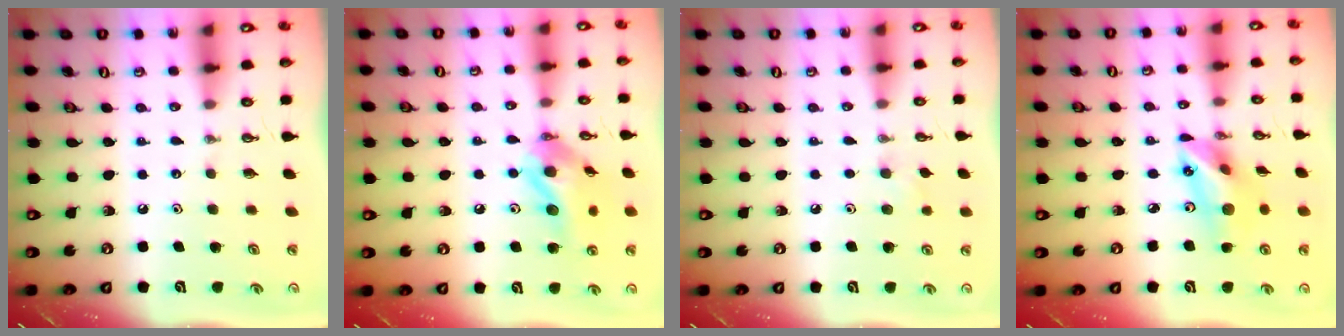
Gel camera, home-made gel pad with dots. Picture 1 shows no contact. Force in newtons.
{"total": 14.3, "press": 14.2, "slide": 1.8}
{"total": 5.3, "press": 5.2, "slide": 0.9}
{"total": 15.5, "press": 15.1, "slide": 3.3}